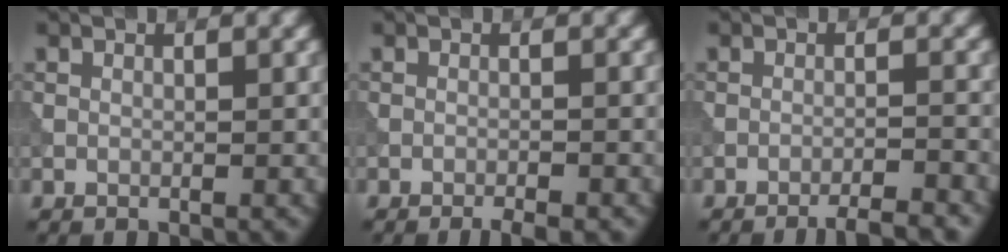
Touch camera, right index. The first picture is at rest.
{"total": 2.2, "force": [-1.7, 0.4, 1.4], "torque": [-0.021, 0.005, -0.025]}
{"total": 4.6, "force": [-4.0, 0.7, 2.3], "torque": [-0.024, 0.009, -0.059]}